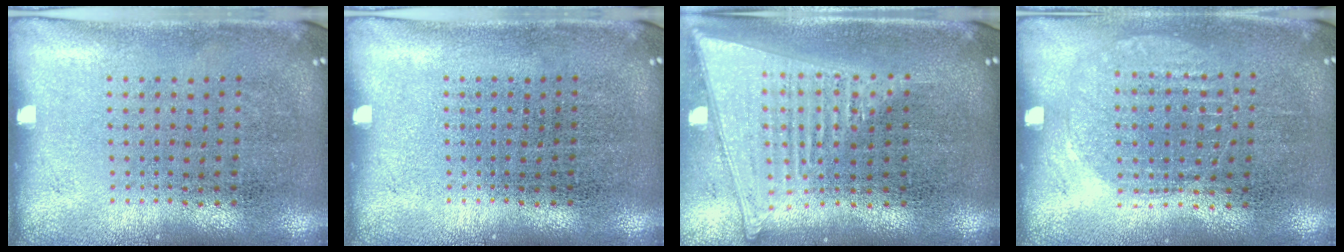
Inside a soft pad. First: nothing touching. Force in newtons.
{"total": 0.0}
{"total": 1.9, "press": 1.7, "slide": 0.9}
{"total": 1.0, "press": 0.9, "slide": 0.3}